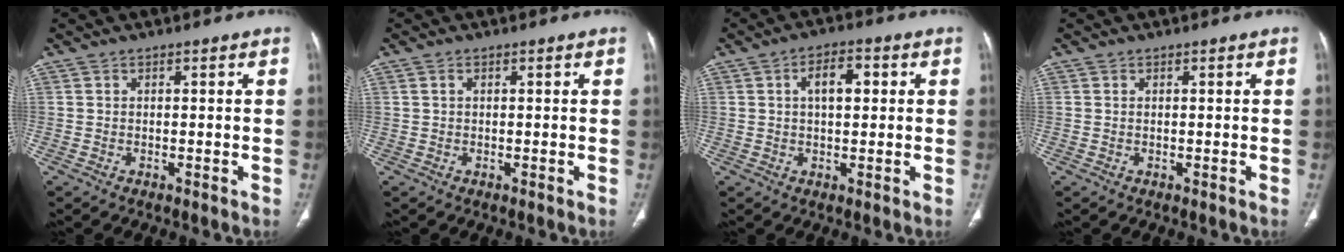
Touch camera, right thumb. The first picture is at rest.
{"total": 0.7, "force": [0.2, 0.5, 0.5], "torque": [-0.011, 0.004, 0.004]}
{"total": 6.0, "force": [1.4, 3.1, 4.9], "torque": [-0.071, 0.010, 0.019]}
{"total": 0.0}